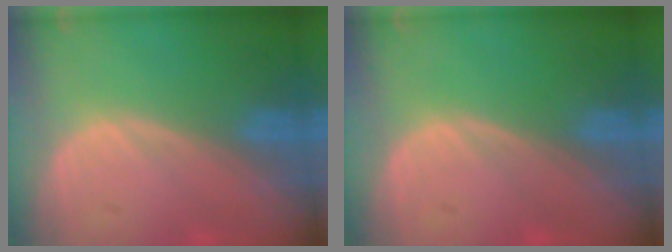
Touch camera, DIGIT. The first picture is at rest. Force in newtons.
{"total": 0.0}